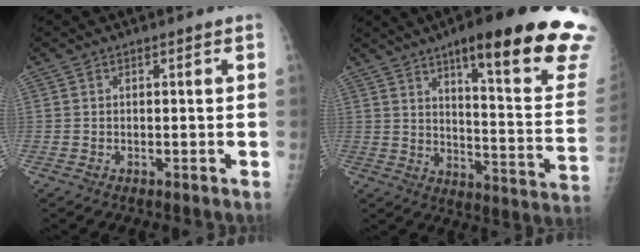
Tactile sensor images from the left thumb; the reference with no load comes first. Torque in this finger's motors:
{"motor_torque": [0.40, 0.35, 1.48, -1.30, 0.11]}